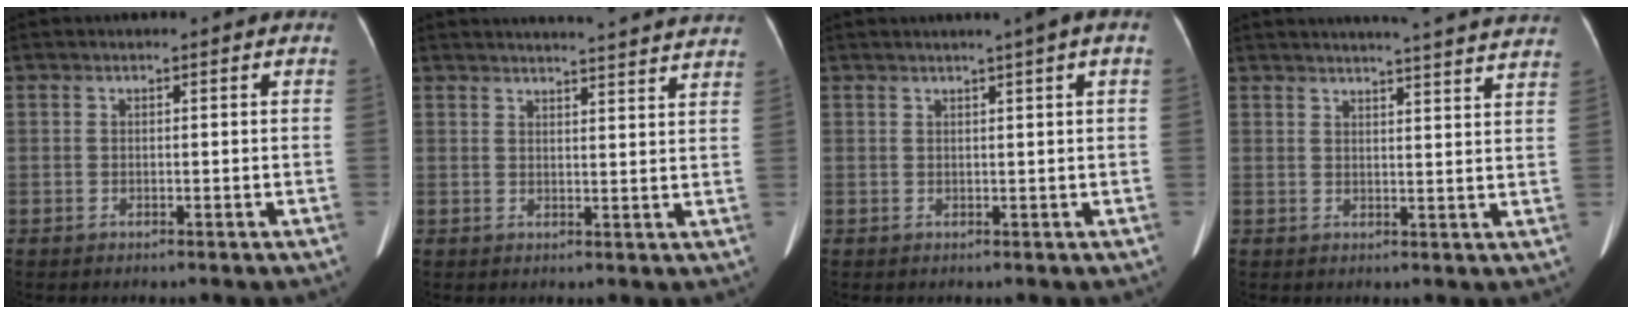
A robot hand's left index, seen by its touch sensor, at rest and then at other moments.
{"total": 17.2, "force": [16.5, 0.5, 4.9], "torque": [-0.061, -0.018, 0.190]}
{"total": 3.2, "force": [1.8, -0.6, 2.6], "torque": [-0.036, 0.012, 0.025]}
{"total": 18.4, "force": [17.3, 0.1, 6.3], "torque": [-0.086, -0.025, 0.200]}